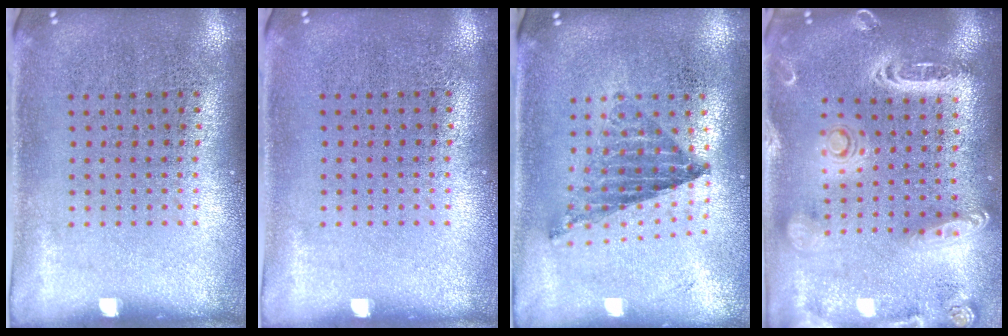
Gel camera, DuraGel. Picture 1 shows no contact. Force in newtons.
{"total": 0.0}
{"total": 0.7, "press": 0.7, "slide": 0.1}
{"total": 2.7, "press": 2.3, "slide": 1.4}